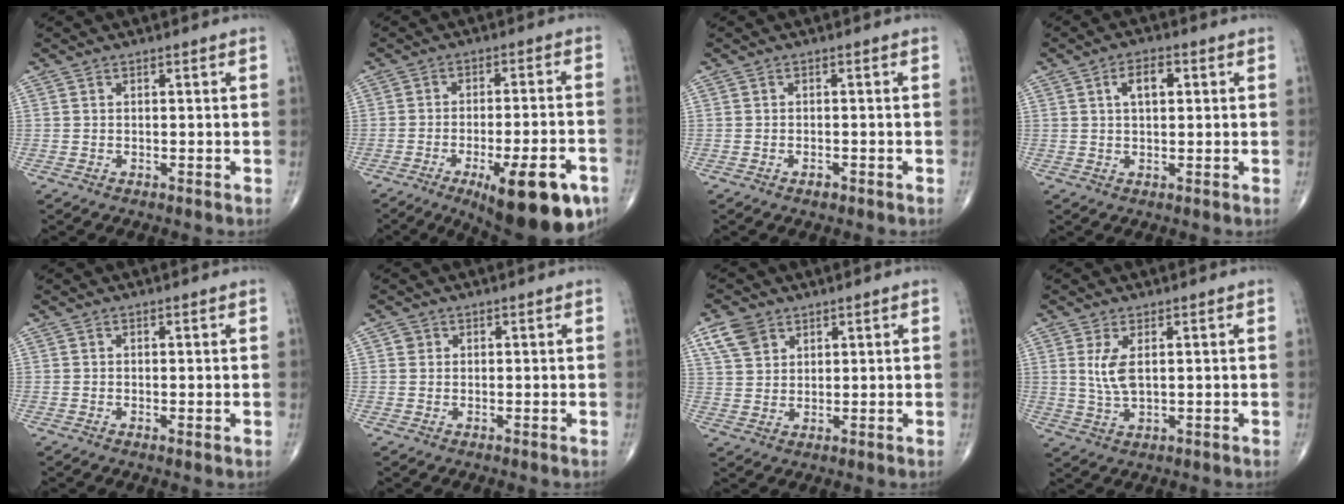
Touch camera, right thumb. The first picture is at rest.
{"total": 18.2, "force": [-9.4, 5.6, 14.6], "torque": [-0.155, 0.035, -0.125]}
{"total": 1.2, "force": [-0.8, 0.6, 0.7], "torque": [-0.012, 0.002, -0.012]}
{"total": 4.8, "force": [1.4, 2.5, 3.9], "torque": [-0.063, 0.004, 0.021]}
{"total": 0.8, "force": [-0.1, 0.2, 0.8], "torque": [-0.015, -0.004, -0.003]}
{"total": 1.1, "force": [0.3, 1.0, 0.2], "torque": [0.006, 0.001, 0.002]}
{"total": 5.9, "force": [3.4, 4.0, 2.6], "torque": [-0.038, -0.009, 0.070]}
{"total": 4.9, "force": [1.2, 2.0, 4.3], "torque": [-0.093, -0.010, 0.031]}